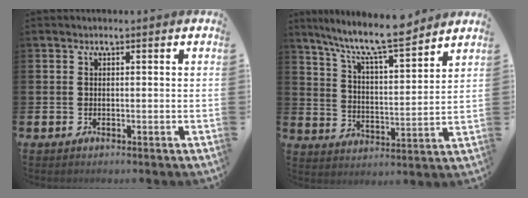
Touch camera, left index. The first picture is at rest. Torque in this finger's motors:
{"motor_torque": [0.43, -0.43, 0.79, 0.21]}